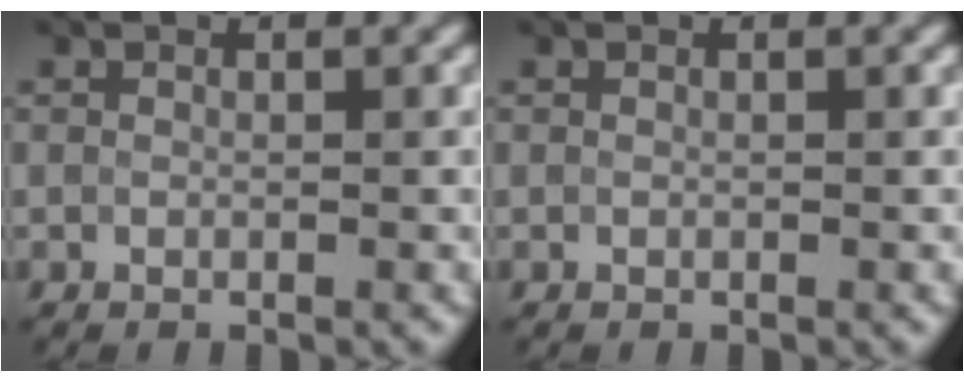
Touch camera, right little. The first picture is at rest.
{"total": 0.0}